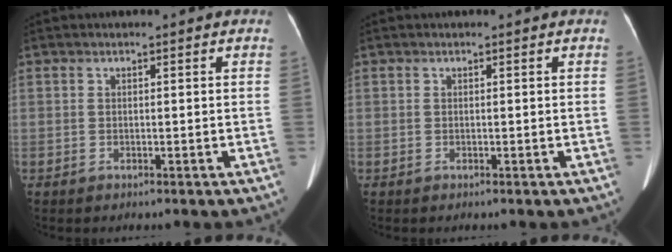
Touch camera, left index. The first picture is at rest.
{"total": 0.0}